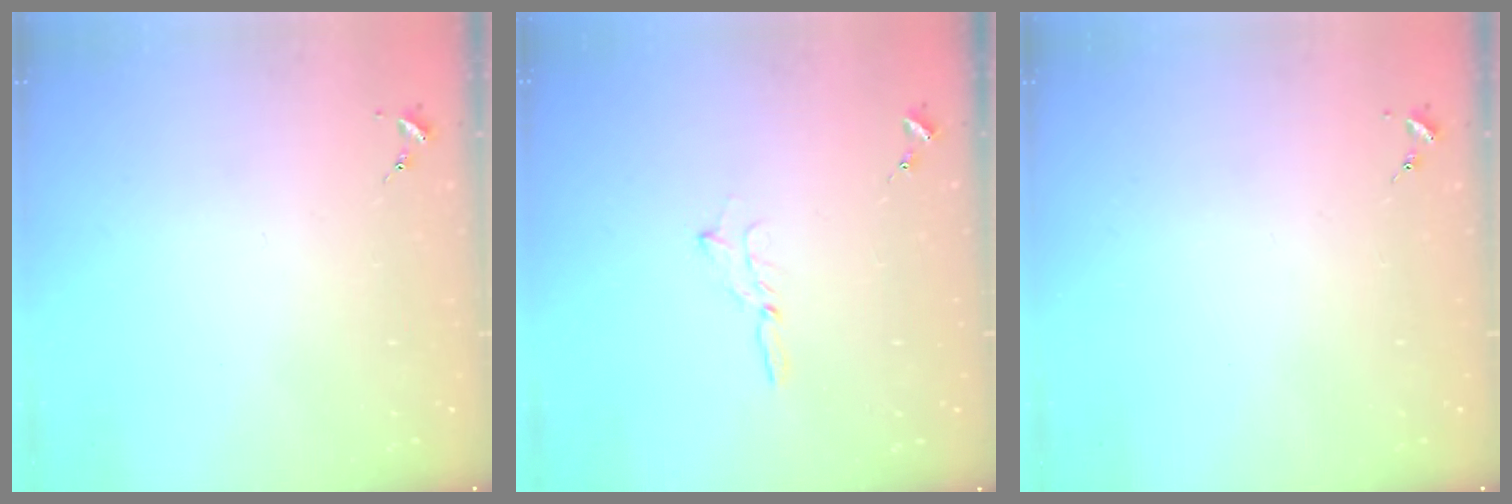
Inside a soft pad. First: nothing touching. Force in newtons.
{"total": 2.1, "press": 2.1, "slide": 0.2}
{"total": 0.0}